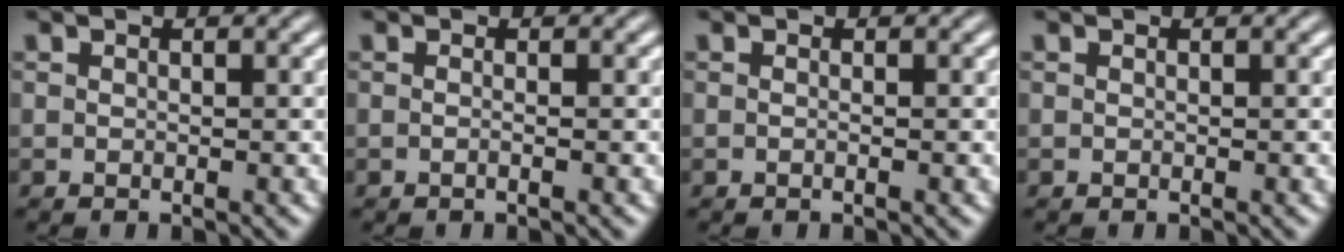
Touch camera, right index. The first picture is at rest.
{"total": 0.8, "force": [-0.6, -0.4, 0.4], "torque": [-0.009, -0.002, -0.009]}
{"total": 0.5, "force": [-0.4, -0.2, 0.2], "torque": [-0.005, -0.002, -0.007]}
{"total": 0.0}